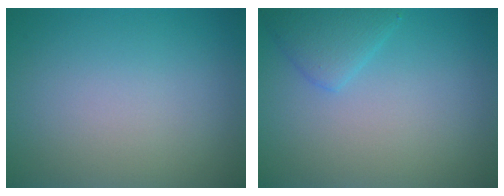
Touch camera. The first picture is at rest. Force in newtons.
{"total": 2.2, "press": 2.2, "slide": 0.2}